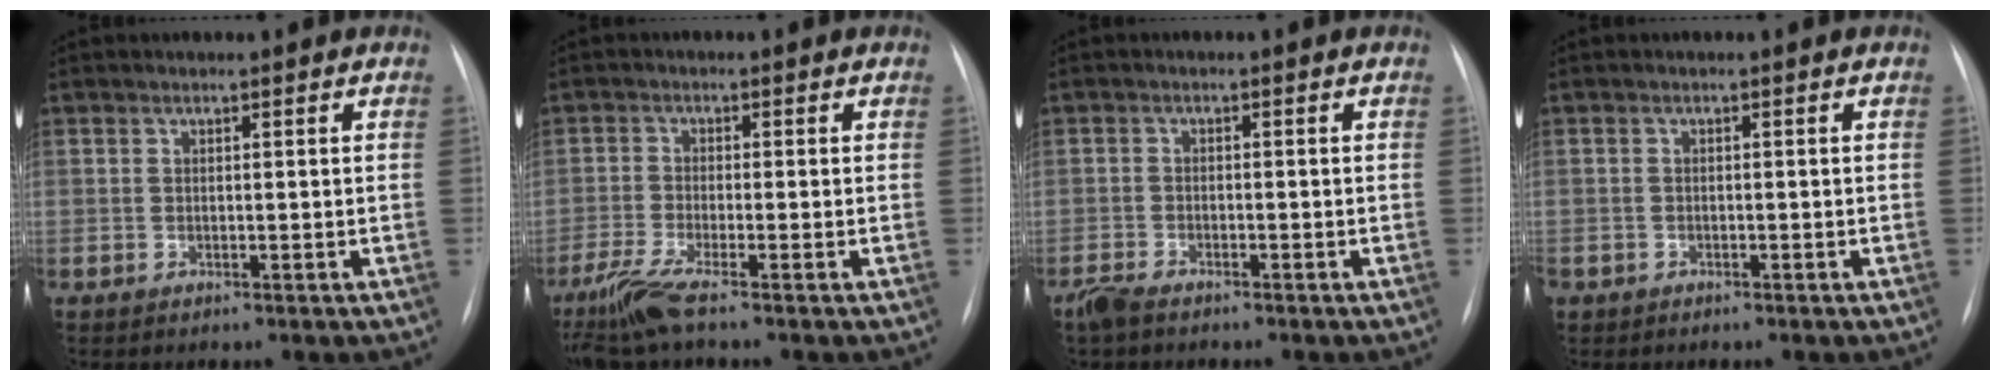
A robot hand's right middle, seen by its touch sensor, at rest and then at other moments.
{"total": 5.3, "force": [-4.0, -0.4, 3.5], "torque": [-0.079, -0.020, -0.084]}
{"total": 2.8, "force": [-2.4, 0.7, 1.2], "torque": [-0.029, -0.006, -0.045]}
{"total": 0.9, "force": [-0.6, 0.7, 0.1], "torque": [-0.009, 0.003, -0.007]}